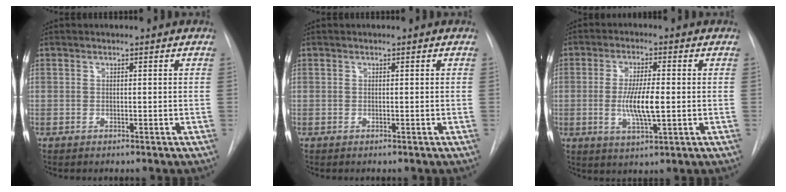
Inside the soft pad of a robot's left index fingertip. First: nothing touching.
{"total": 0.0}
{"total": 7.4, "force": [-1.5, 1.2, 7.1], "torque": [-0.140, -0.015, -0.023]}